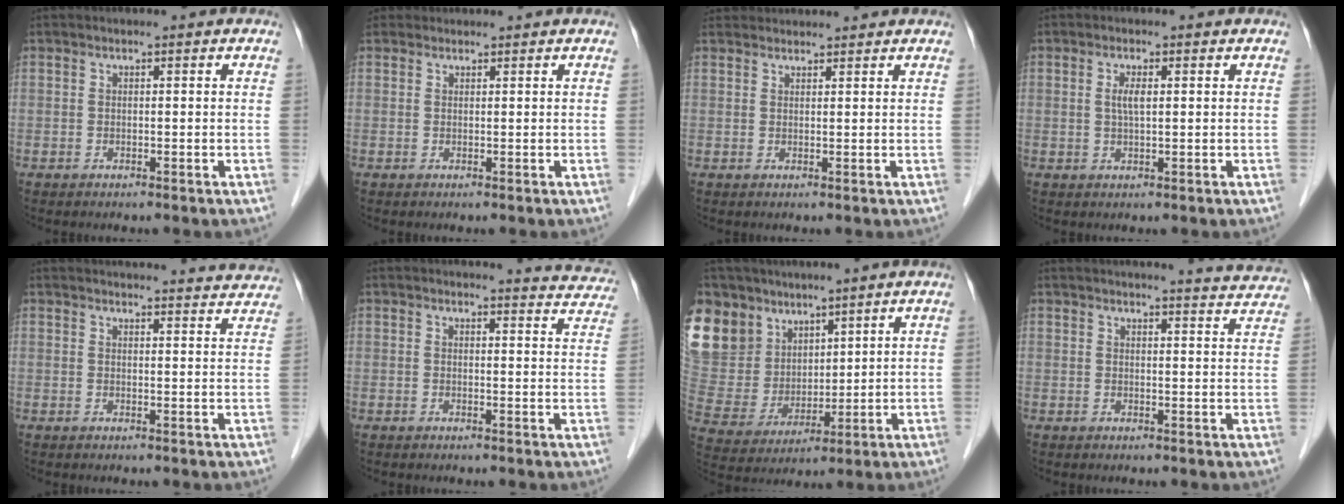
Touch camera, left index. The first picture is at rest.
{"total": 0.9, "force": [0.6, 0.6, -0.3], "torque": [0.004, 0.013, 0.012]}
{"total": 5.2, "force": [5.1, 1.0, 0.5], "torque": [-0.005, 0.035, 0.074]}
{"total": 2.1, "force": [0.4, 0.6, 2.0], "torque": [-0.044, -0.001, 0.008]}
{"total": 17.4, "force": [17.0, 1.9, 3.2], "torque": [-0.026, -0.017, 0.187]}
{"total": 7.0, "force": [6.9, 0.7, 0.2], "torque": [0.011, -0.029, 0.052]}
{"total": 23.6, "force": [14.4, 16.7, 8.7], "torque": [-0.285, 0.061, 0.299]}
{"total": 10.8, "force": [10.5, 0.3, 2.2], "torque": [-0.021, -0.023, 0.105]}